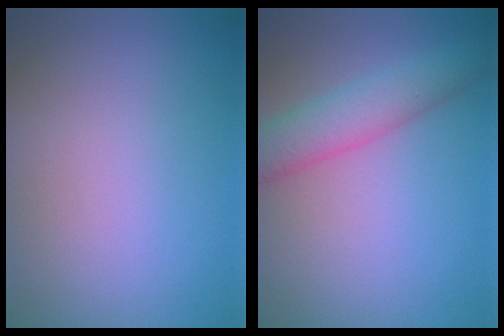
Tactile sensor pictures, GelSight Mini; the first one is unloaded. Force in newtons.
{"total": 4.1, "press": 4.1, "slide": 0.2}